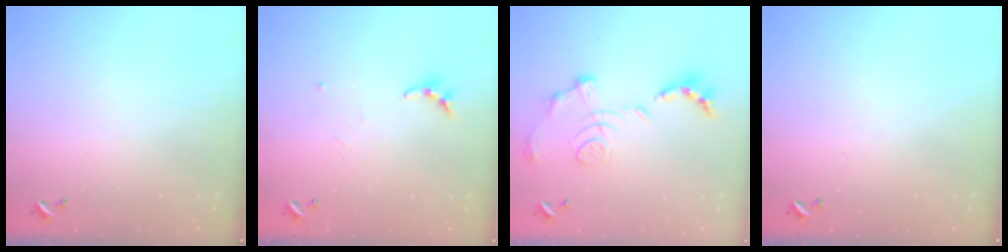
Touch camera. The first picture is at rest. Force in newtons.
{"total": 7.0, "press": 7.0, "slide": 0.4}
{"total": 1.5, "press": 0.8, "slide": 1.3}
{"total": 0.0}